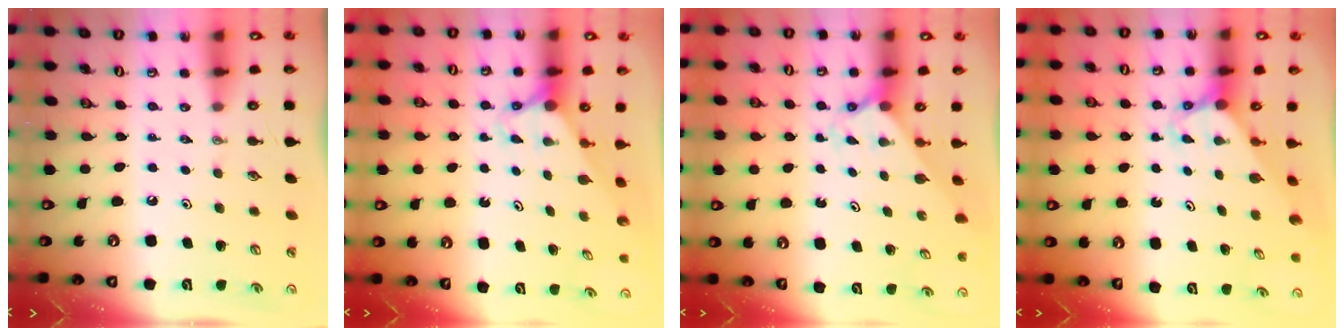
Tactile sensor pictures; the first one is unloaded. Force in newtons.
{"total": 2.9, "press": 2.9, "slide": 0.0}
{"total": 1.8, "press": 1.8, "slide": 0.1}
{"total": 3.0, "press": 3.0, "slide": 0.2}